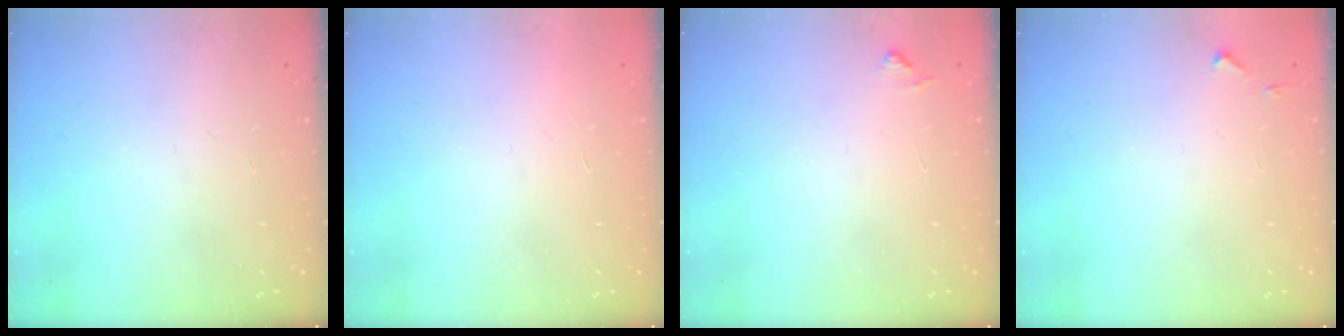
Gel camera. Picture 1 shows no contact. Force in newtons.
{"total": 1.7, "press": 1.7, "slide": 0.1}
{"total": 6.5, "press": 6.4, "slide": 0.4}
{"total": 3.7, "press": 3.7, "slide": 0.6}